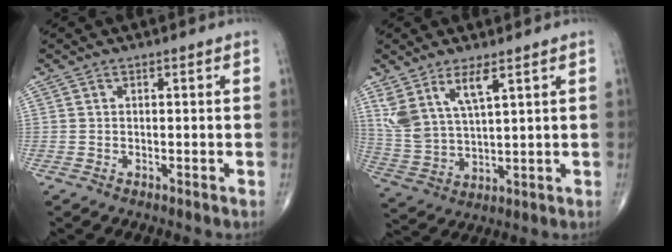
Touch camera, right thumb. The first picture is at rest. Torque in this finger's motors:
{"motor_torque": [0.09, 0.28, 1.08, 0.82, 0.20]}